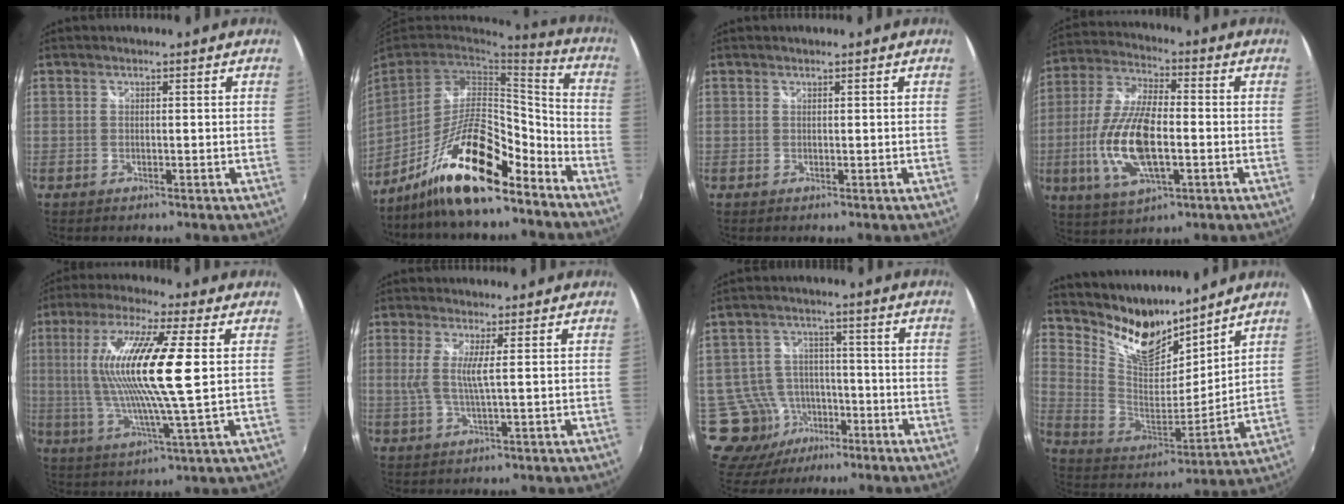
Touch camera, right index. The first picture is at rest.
{"total": 17.8, "force": [-12.4, 4.6, 11.9], "torque": [-0.225, -0.009, -0.220]}
{"total": 0.0}
{"total": 15.9, "force": [-3.2, 6.1, 14.3], "torque": [-0.300, -0.006, -0.061]}
{"total": 17.1, "force": [2.7, 1.7, 16.8], "torque": [-0.311, 0.001, 0.049]}
{"total": 4.4, "force": [0.6, -0.1, 4.3], "torque": [-0.090, -0.008, 0.010]}
{"total": 11.6, "force": [-5.9, 9.5, 3.1], "torque": [-0.087, 0.012, -0.081]}
{"total": 15.1, "force": [12.6, 6.0, 5.8], "torque": [-0.135, -0.014, 0.240]}